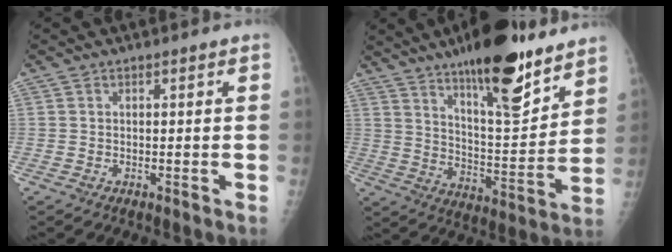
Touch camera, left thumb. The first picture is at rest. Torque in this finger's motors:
{"motor_torque": [3.10, 0.82, 1.43, -1.32, 0.42]}